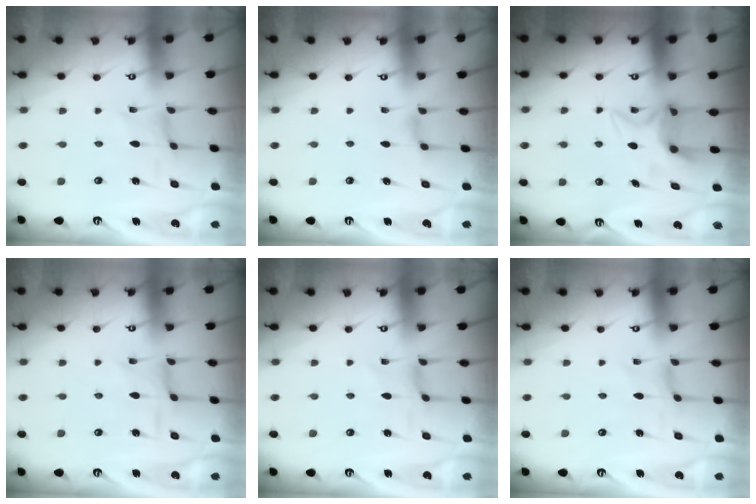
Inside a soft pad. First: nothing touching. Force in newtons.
{"total": 2.5, "press": 2.4, "slide": 0.5}
{"total": 6.6, "press": 6.6, "slide": 0.3}
{"total": 1.5, "press": 1.5, "slide": 0.1}
{"total": 1.4, "press": 1.4, "slide": 0.2}
{"total": 0.0}